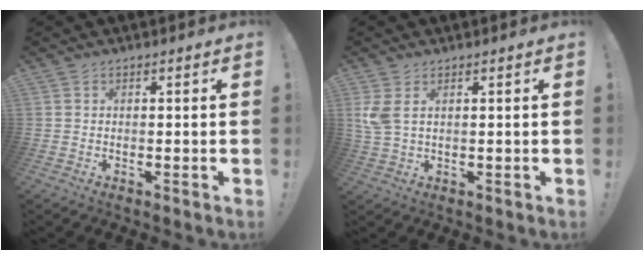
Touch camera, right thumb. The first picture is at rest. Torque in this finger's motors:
{"motor_torque": [-0.23, 0.17, 0.59, 0.24, 0.00]}